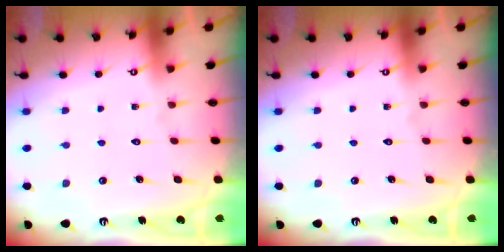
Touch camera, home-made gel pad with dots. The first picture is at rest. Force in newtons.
{"total": 0.0}